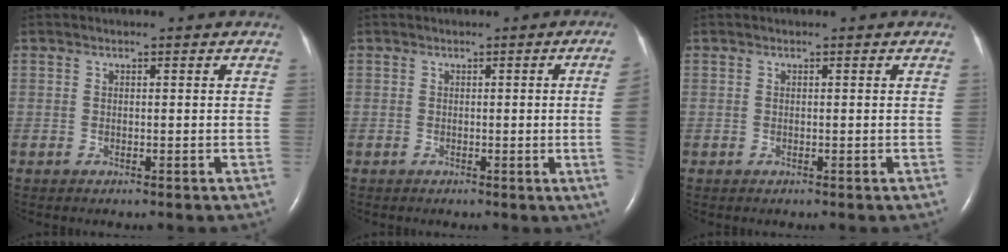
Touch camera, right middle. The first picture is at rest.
{"total": 3.6, "force": [-0.2, -1.5, 3.3], "torque": [-0.041, -0.006, -0.002]}
{"total": 0.0}